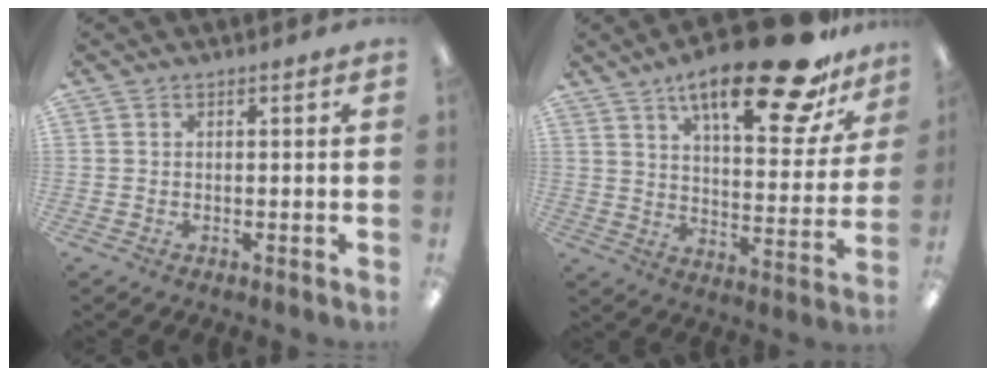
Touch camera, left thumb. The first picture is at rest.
{"total": 23.1, "force": [15.5, 7.4, 15.4], "torque": [-0.231, -0.093, 0.251]}